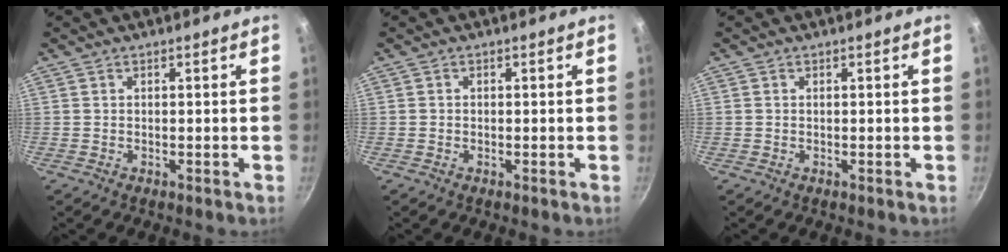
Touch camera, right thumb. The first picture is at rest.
{"total": 0.0}
{"total": 0.0}